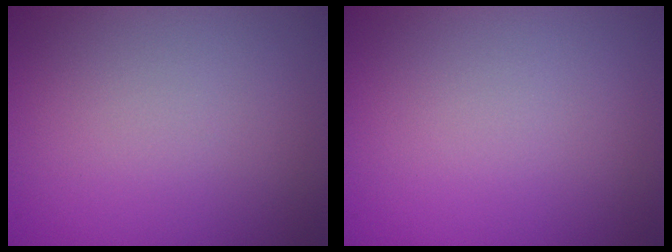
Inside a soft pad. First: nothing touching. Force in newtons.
{"total": 0.0}